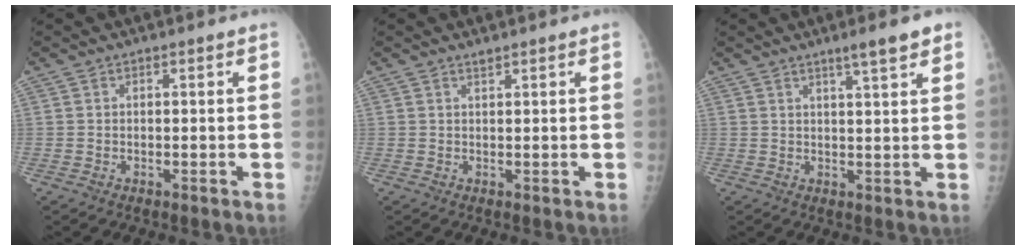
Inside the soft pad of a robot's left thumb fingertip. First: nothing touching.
{"total": 0.9, "force": [0.8, 0.1, 0.4], "torque": [-0.005, -0.007, 0.015]}
{"total": 5.0, "force": [3.2, 0.4, 3.8], "torque": [-0.052, -0.013, 0.047]}